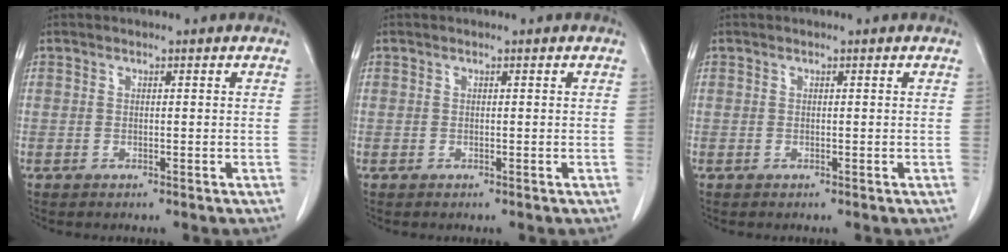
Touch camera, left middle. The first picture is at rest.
{"total": 0.0}
{"total": 0.0}